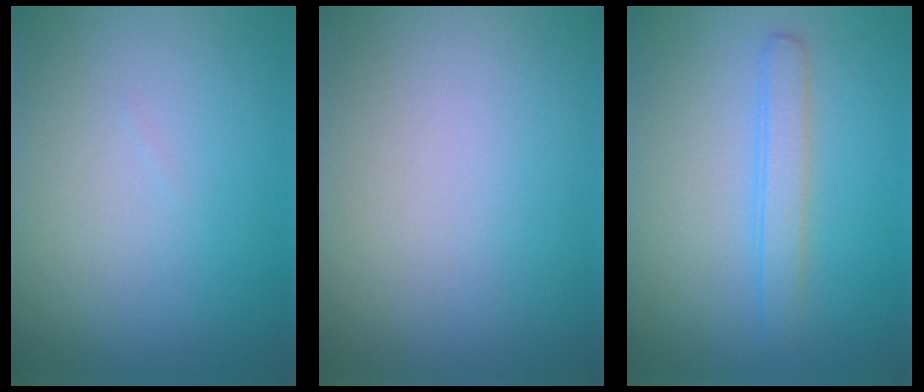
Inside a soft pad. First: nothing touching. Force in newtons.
{"total": 0.0}
{"total": 2.1, "press": 2.1, "slide": 0.1}